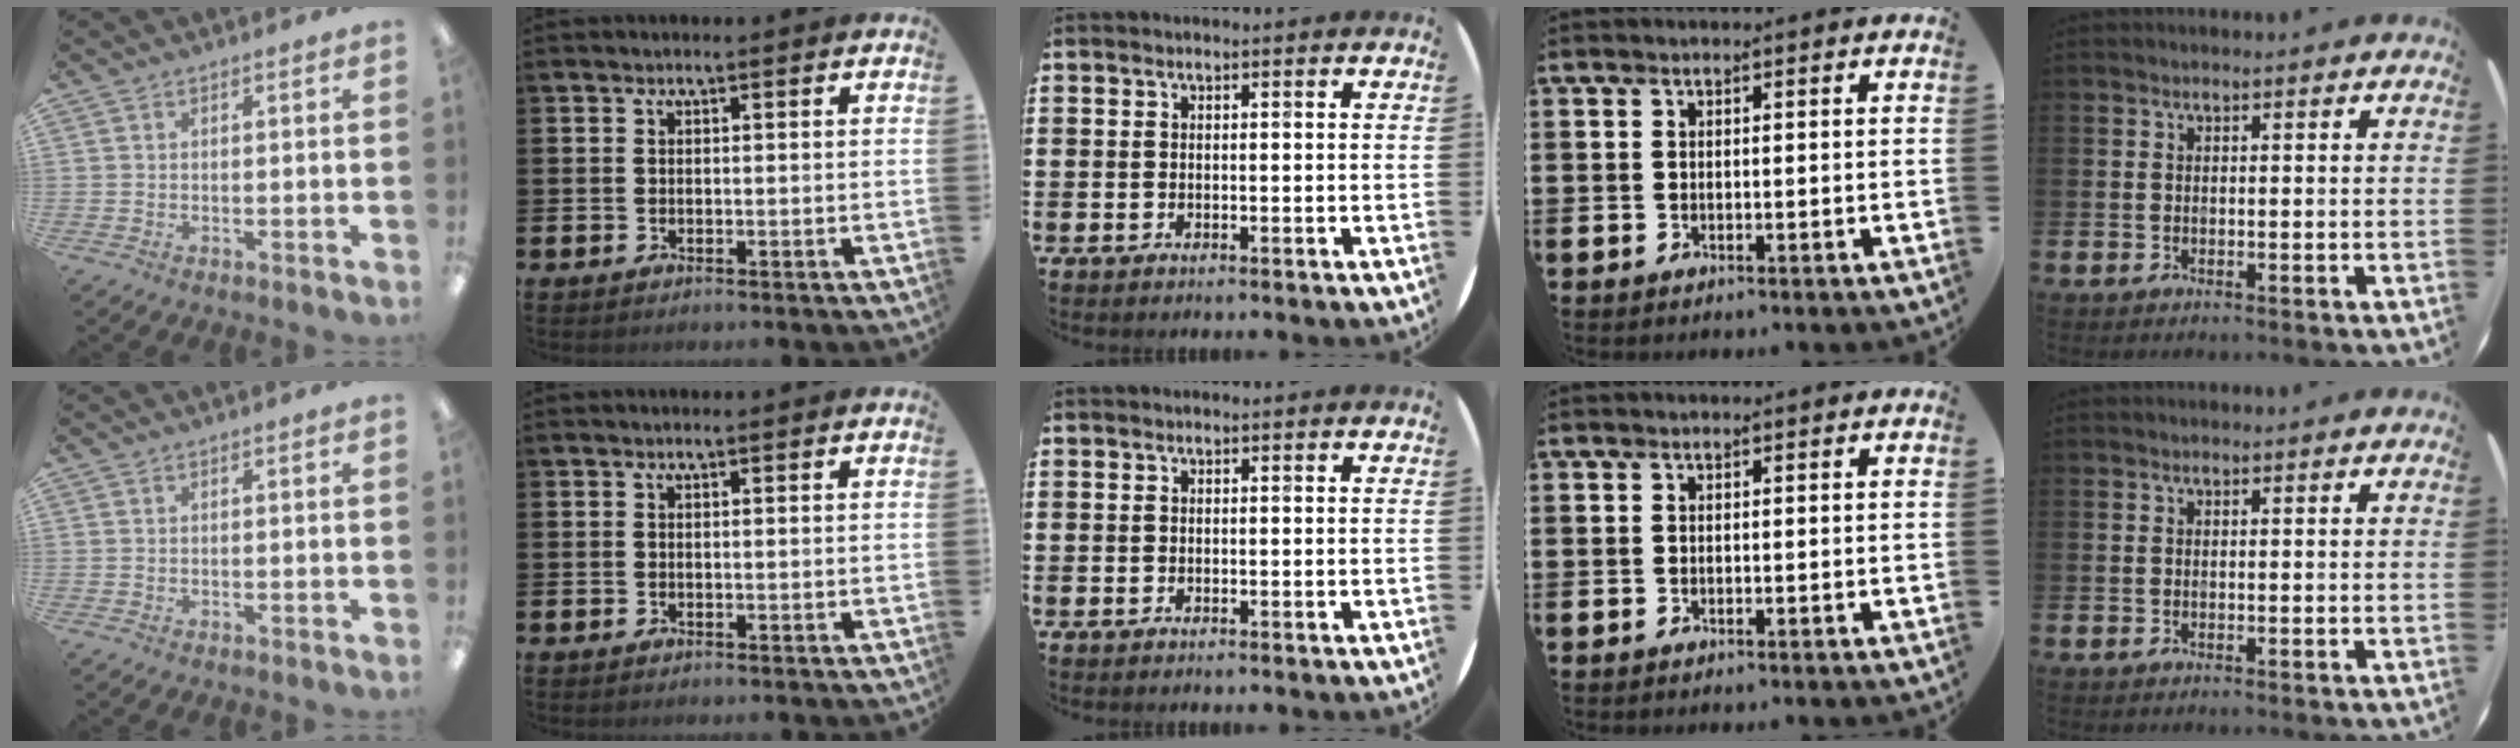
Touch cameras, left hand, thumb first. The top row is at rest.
{}